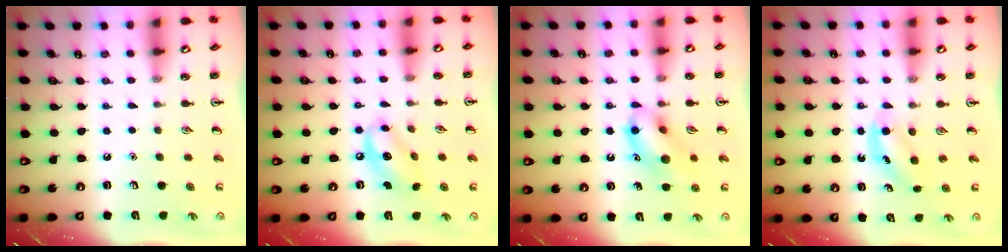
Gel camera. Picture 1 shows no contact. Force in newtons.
{"total": 9.0, "press": 8.8, "slide": 1.9}
{"total": 12.4, "press": 12.3, "slide": 1.7}
{"total": 4.6, "press": 4.3, "slide": 1.5}